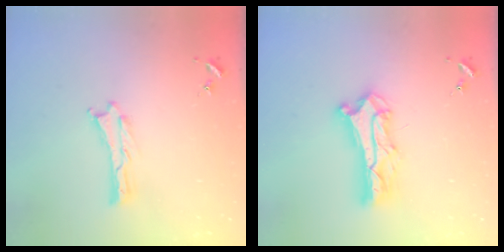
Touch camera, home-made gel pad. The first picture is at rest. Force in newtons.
{"total": 9.6, "press": 9.6, "slide": 0.9}